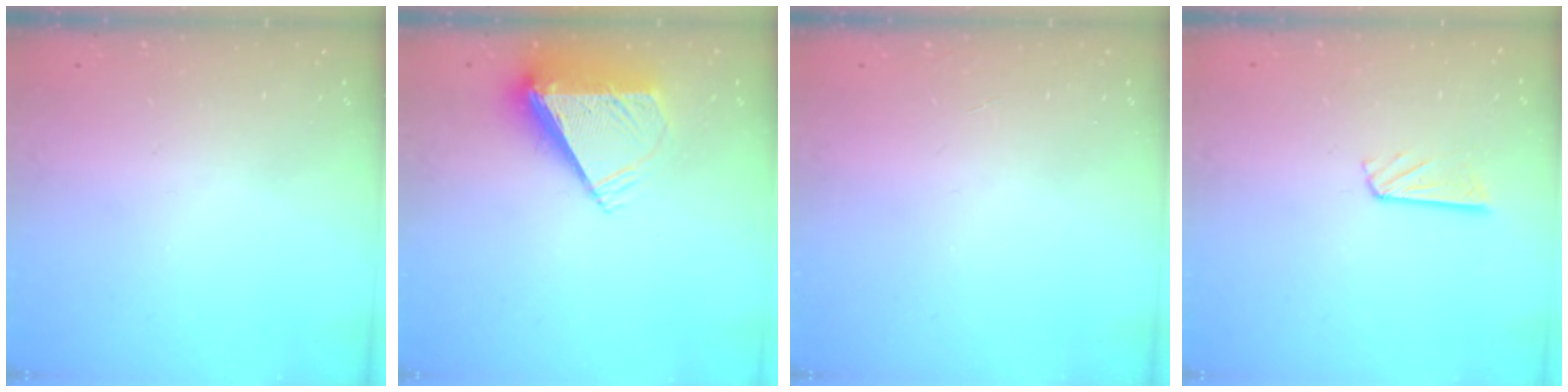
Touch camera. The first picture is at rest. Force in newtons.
{"total": 8.2, "press": 8.1, "slide": 1.3}
{"total": 0.0}
{"total": 6.6, "press": 6.6, "slide": 0.2}